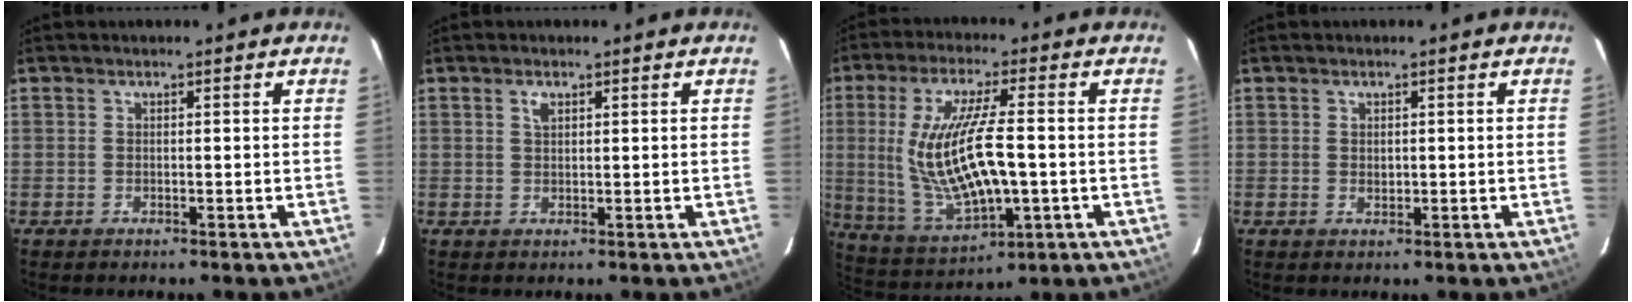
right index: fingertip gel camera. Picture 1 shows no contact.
{"total": 1.5, "force": [0.8, 0.8, 1.0], "torque": [-0.019, 0.004, 0.014]}
{"total": 17.2, "force": [-1.1, 5.4, 16.3], "torque": [-0.310, -0.021, 0.005]}
{"total": 1.1, "force": [0.2, 0.9, 0.6], "torque": [-0.007, 0.000, 0.006]}